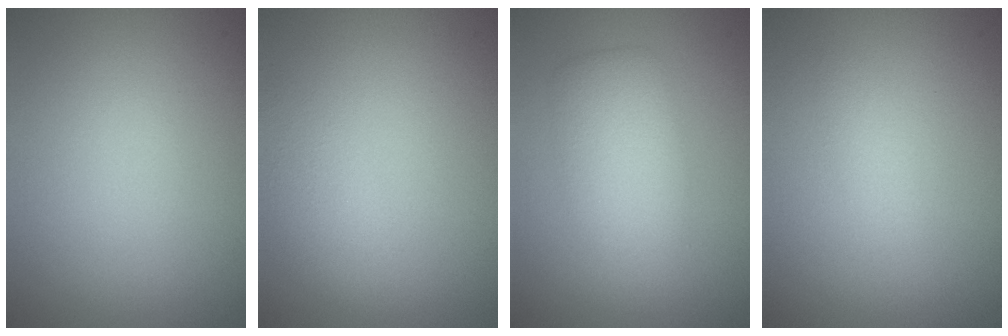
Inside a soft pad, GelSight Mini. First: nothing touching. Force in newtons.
{"total": 2.8, "press": 2.8, "slide": 0.1}
{"total": 4.0, "press": 4.0, "slide": 0.1}
{"total": 1.0, "press": 1.0, "slide": 0.1}